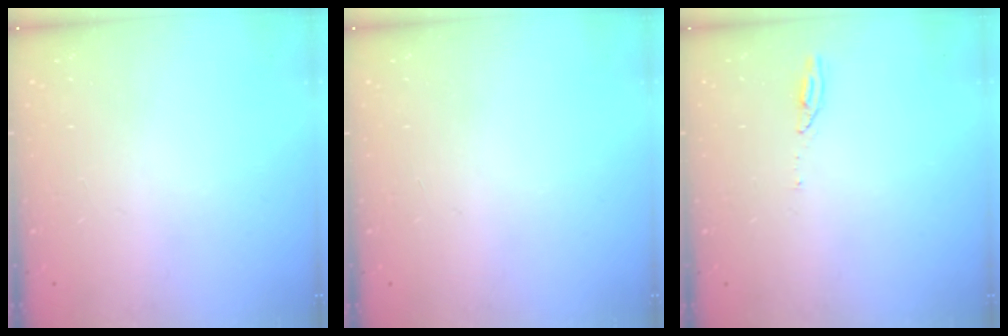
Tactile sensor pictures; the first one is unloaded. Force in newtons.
{"total": 1.0, "press": 0.0, "slide": 1.0}
{"total": 3.3, "press": 3.3, "slide": 0.3}